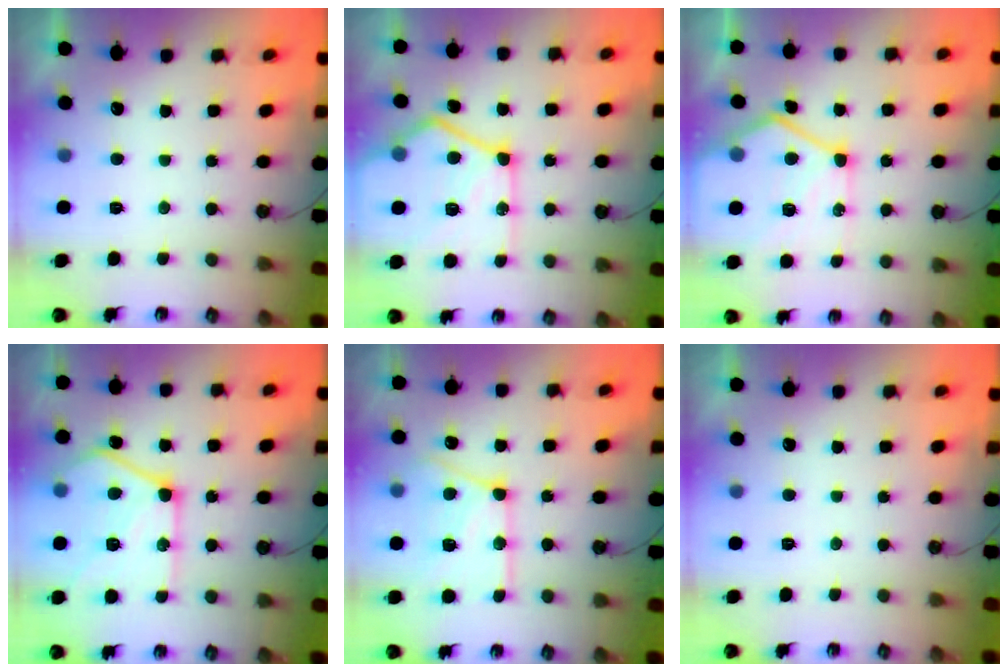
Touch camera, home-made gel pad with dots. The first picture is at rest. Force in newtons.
{"total": 23.3, "press": 23.1, "slide": 2.7}
{"total": 16.5, "press": 16.4, "slide": 1.8}
{"total": 21.8, "press": 21.6, "slide": 2.2}
{"total": 17.3, "press": 17.2, "slide": 1.4}
{"total": 0.0}